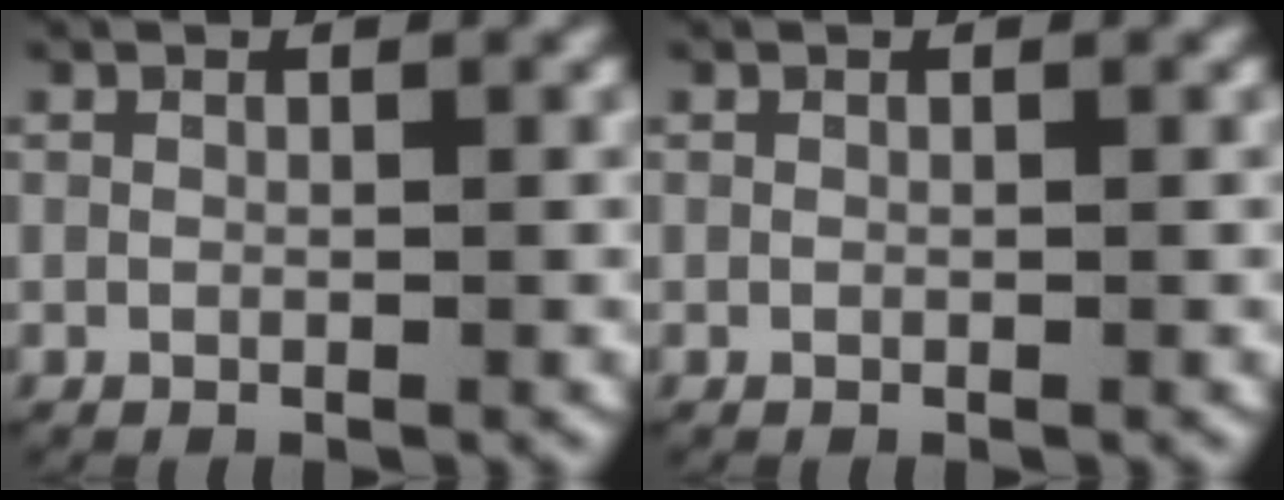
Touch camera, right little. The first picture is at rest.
{"total": 0.0}